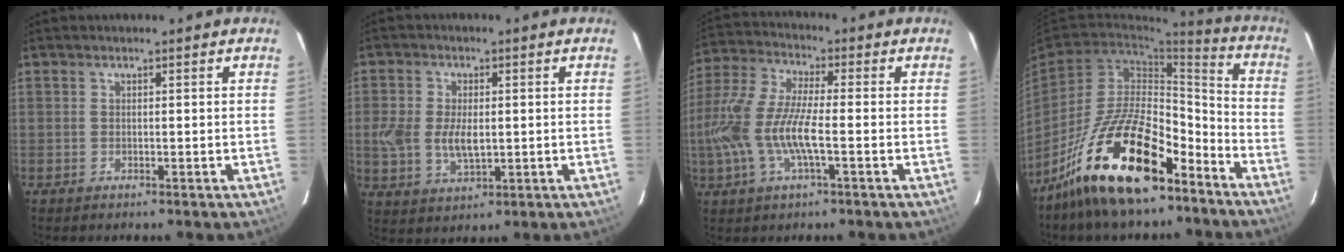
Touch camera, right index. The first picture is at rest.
{"total": 7.8, "force": [-0.4, 4.6, 6.4], "torque": [-0.138, -0.004, -0.006]}
{"total": 14.4, "force": [-3.0, 3.6, 13.7], "torque": [-0.289, -0.004, -0.061]}
{"total": 21.3, "force": [-14.4, 8.1, 13.5], "torque": [-0.244, 0.007, -0.241]}